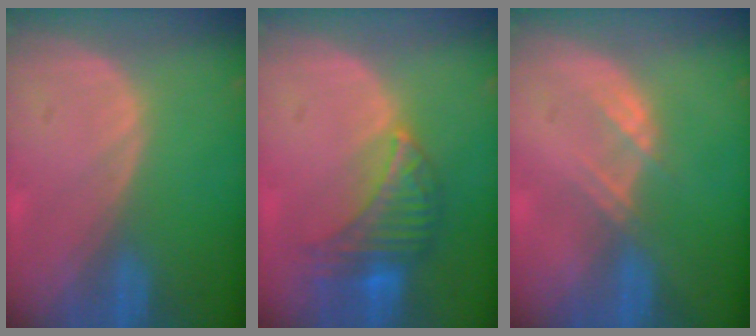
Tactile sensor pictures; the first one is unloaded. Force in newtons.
{"total": 7.6, "press": 7.0, "slide": 2.9}
{"total": 2.3, "press": 2.3, "slide": 0.2}